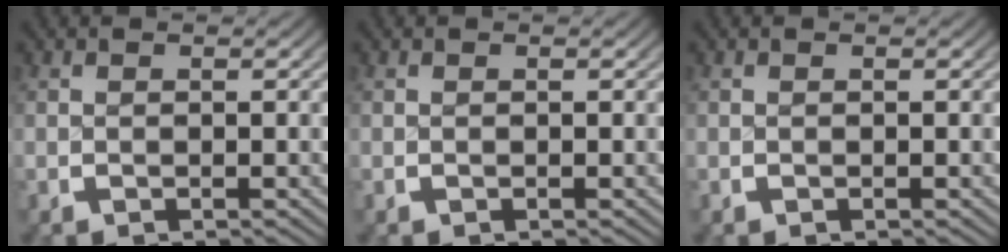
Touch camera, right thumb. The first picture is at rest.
{"total": 0.0}
{"total": 0.0}